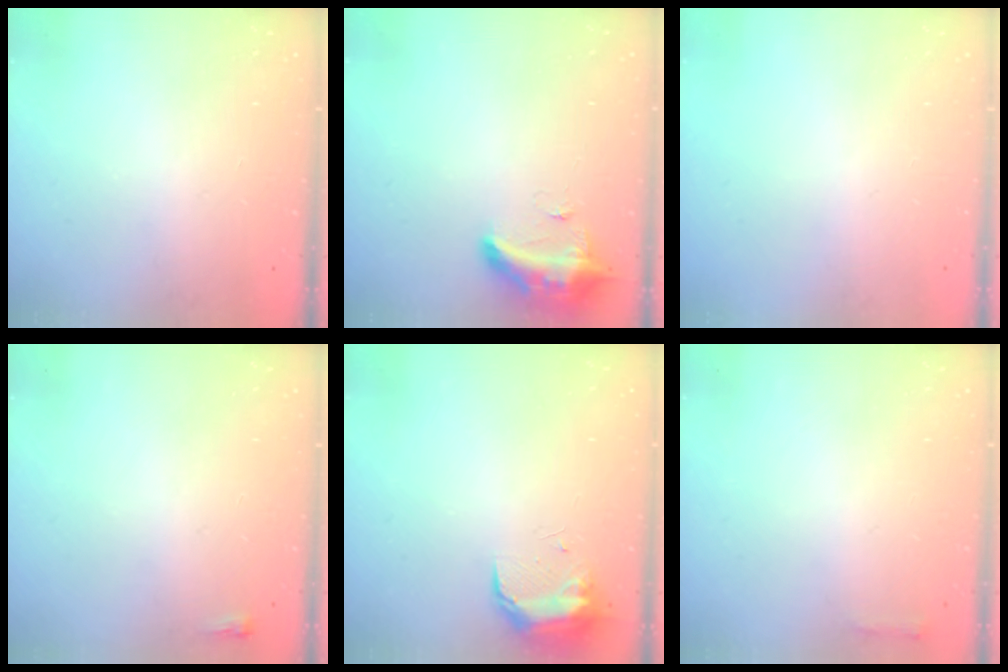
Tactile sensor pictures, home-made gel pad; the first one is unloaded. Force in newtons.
{"total": 12.6, "press": 10.6, "slide": 6.9}
{"total": 0.0}
{"total": 2.0, "press": 2.0, "slide": 0.5}
{"total": 8.9, "press": 8.8, "slide": 1.1}
{"total": 2.3, "press": 2.3, "slide": 0.5}